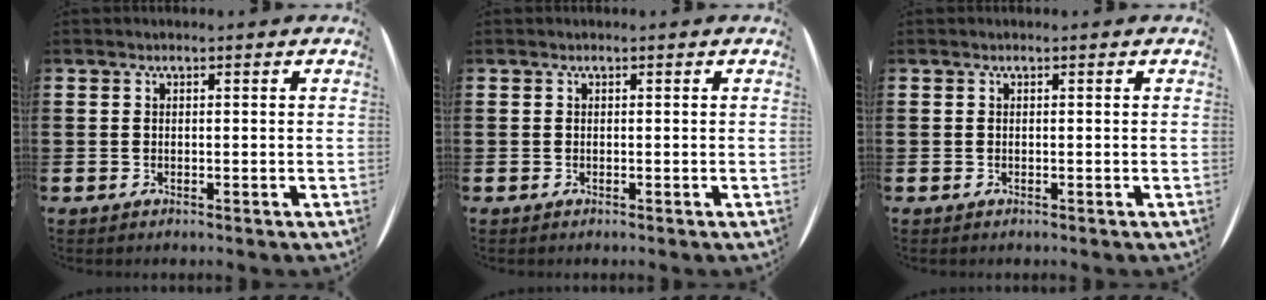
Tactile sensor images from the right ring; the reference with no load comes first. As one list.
[{"total": 0.0}, {"total": 0.0}]